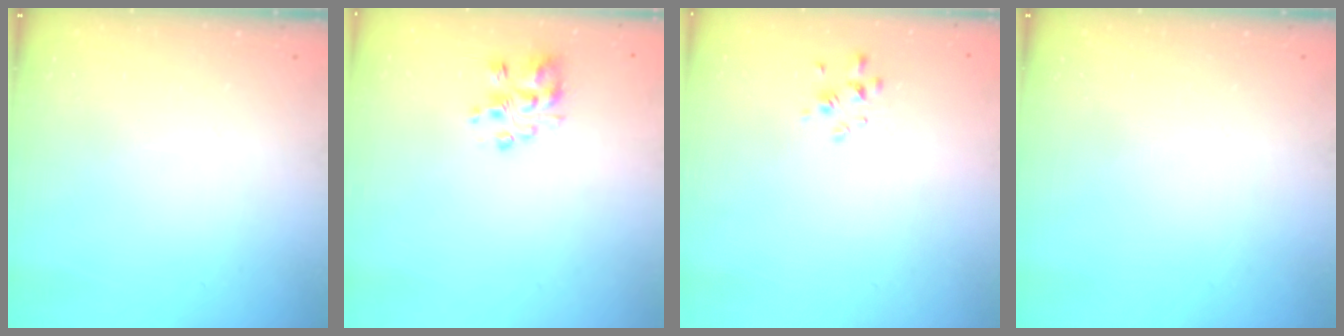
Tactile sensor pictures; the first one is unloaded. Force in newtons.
{"total": 5.5, "press": 5.4, "slide": 0.9}
{"total": 2.1, "press": 2.0, "slide": 0.9}
{"total": 0.0}